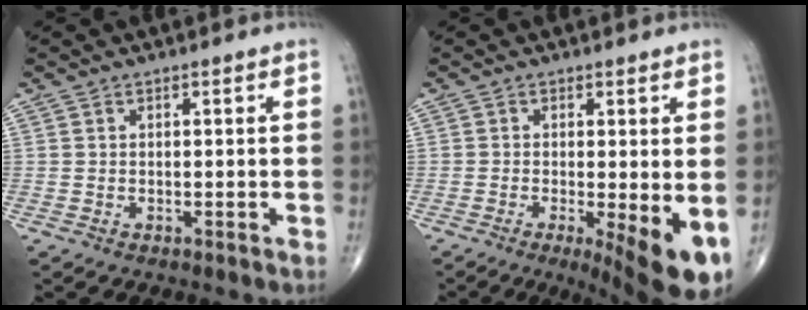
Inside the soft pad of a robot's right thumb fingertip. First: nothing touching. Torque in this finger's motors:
{"motor_torque": [1.49, 2.74, 0.94, -1.02, 0.35]}